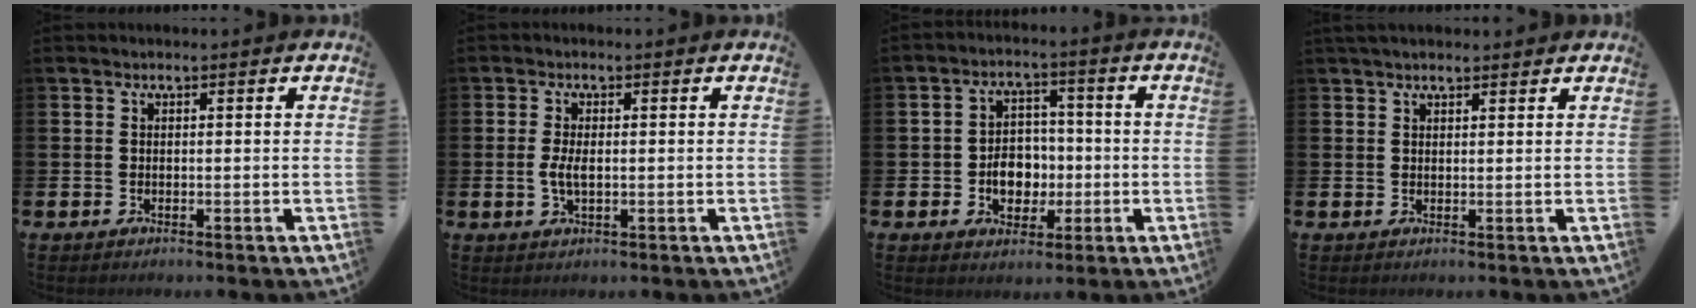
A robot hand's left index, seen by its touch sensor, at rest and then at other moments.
{"total": 2.7, "force": [0.0, 1.2, 2.4], "torque": [-0.045, 0.004, -0.003]}
{"total": 5.4, "force": [-1.1, 4.4, 2.9], "torque": [-0.038, 0.004, -0.029]}
{"total": 1.9, "force": [1.7, 0.6, 0.6], "torque": [-0.013, 0.003, 0.030]}